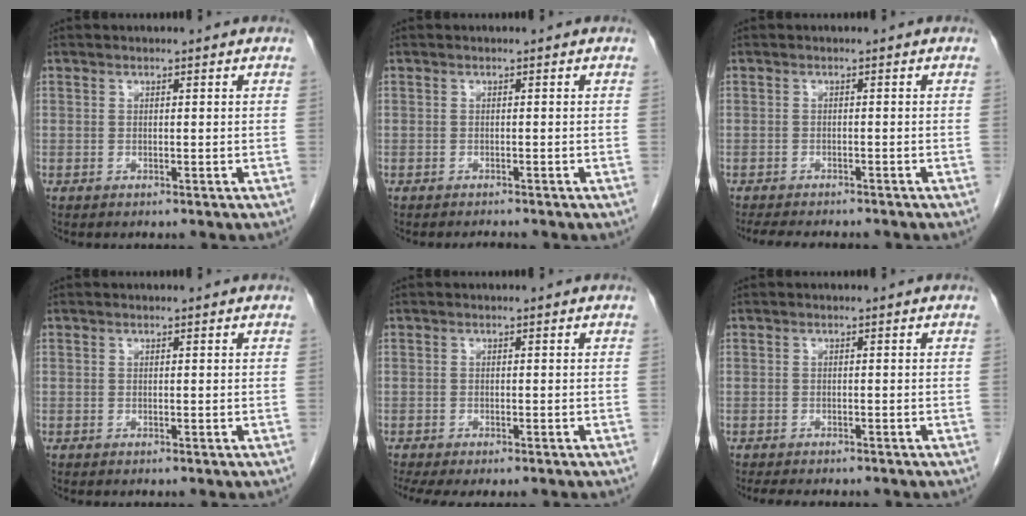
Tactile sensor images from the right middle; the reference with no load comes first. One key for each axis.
{"total": 1.2, "fx": -1.1, "fy": 0.0, "fz": 0.2, "tx": -0.006, "ty": -0.004, "tz": -0.013}
{"total": 7.9, "fx": -6.9, "fy": 1.9, "fz": 3.3, "tx": -0.049, "ty": -0.007, "tz": -0.097}
{"total": 0.0}
{"total": 6.2, "fx": -5.0, "fy": 1.6, "fz": 3.3, "tx": -0.049, "ty": -0.003, "tz": -0.075}
{"total": 5.9, "fx": -5.1, "fy": 1.7, "fz": 2.6, "tx": -0.035, "ty": -0.008, "tz": -0.068}